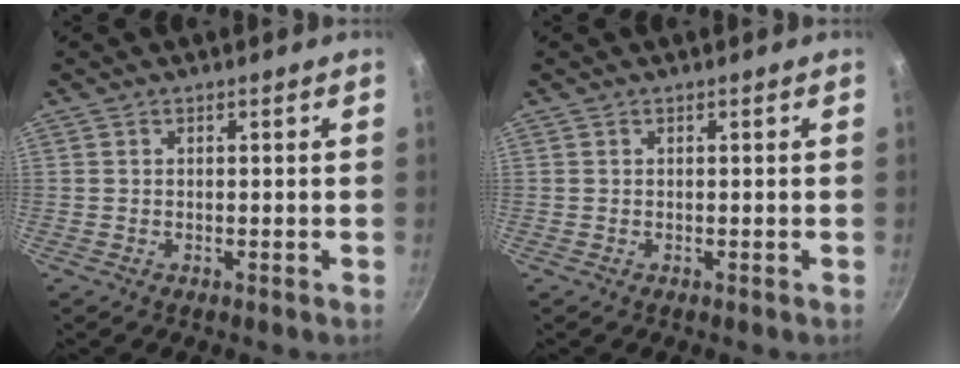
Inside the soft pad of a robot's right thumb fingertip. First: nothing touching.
{"total": 0.0}